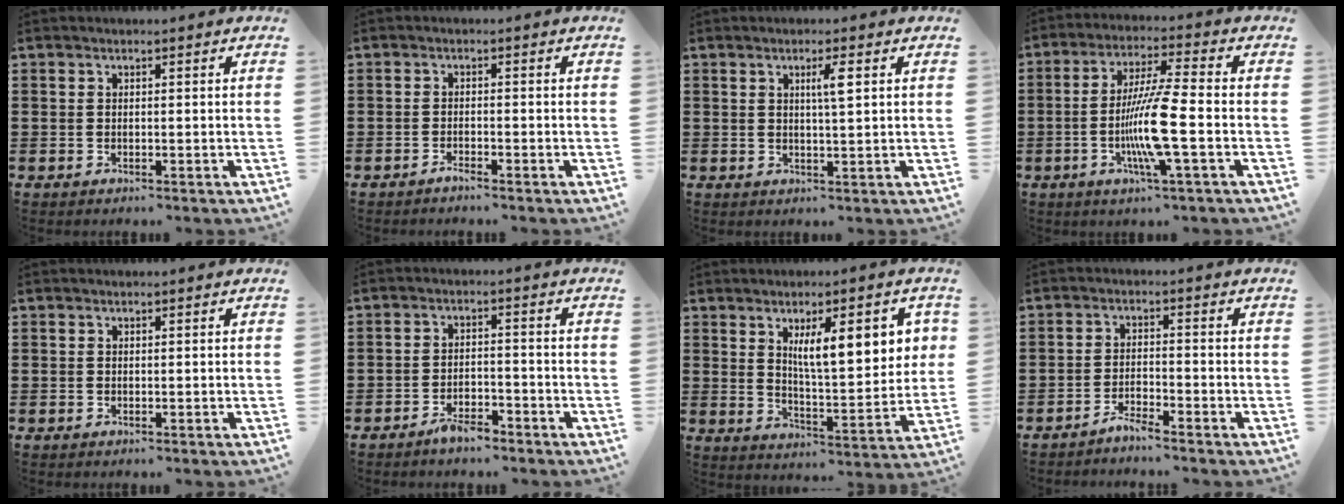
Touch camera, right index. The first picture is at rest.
{"total": 1.1, "force": [-1.1, -0.1, 0.3], "torque": [-0.004, 0.000, -0.020]}
{"total": 2.9, "force": [1.0, 0.2, 2.8], "torque": [-0.047, -0.002, 0.011]}
{"total": 10.0, "force": [-2.7, 0.3, 9.6], "torque": [-0.197, -0.017, -0.059]}
{"total": 0.0}
{"total": 3.2, "force": [-2.8, 1.0, 1.3], "torque": [-0.022, 0.010, -0.052]}
{"total": 10.1, "force": [3.7, 3.2, 8.8], "torque": [-0.150, 0.002, 0.058]}
{"total": 2.4, "force": [-2.4, -0.3, 0.4], "torque": [-0.009, 0.004, -0.048]}